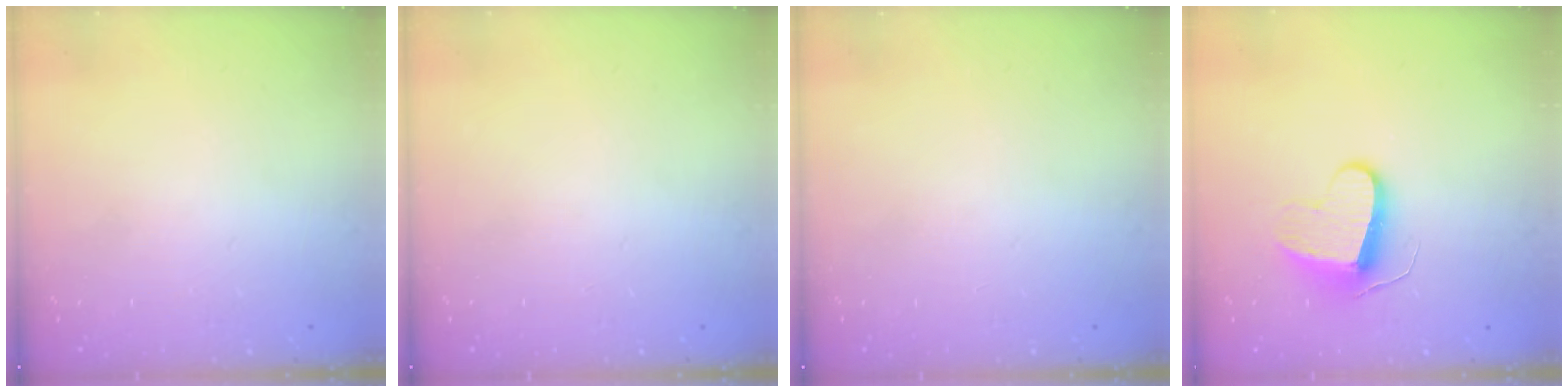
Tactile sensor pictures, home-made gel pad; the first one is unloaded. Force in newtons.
{"total": 0.0}
{"total": 0.0}
{"total": 9.4, "press": 9.4, "slide": 0.4}